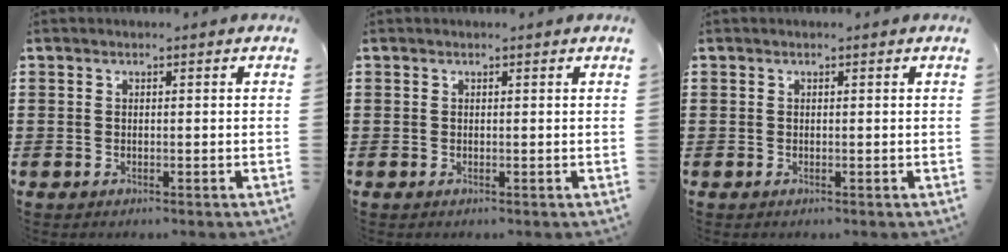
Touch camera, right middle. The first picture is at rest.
{"total": 0.0}
{"total": 0.0}